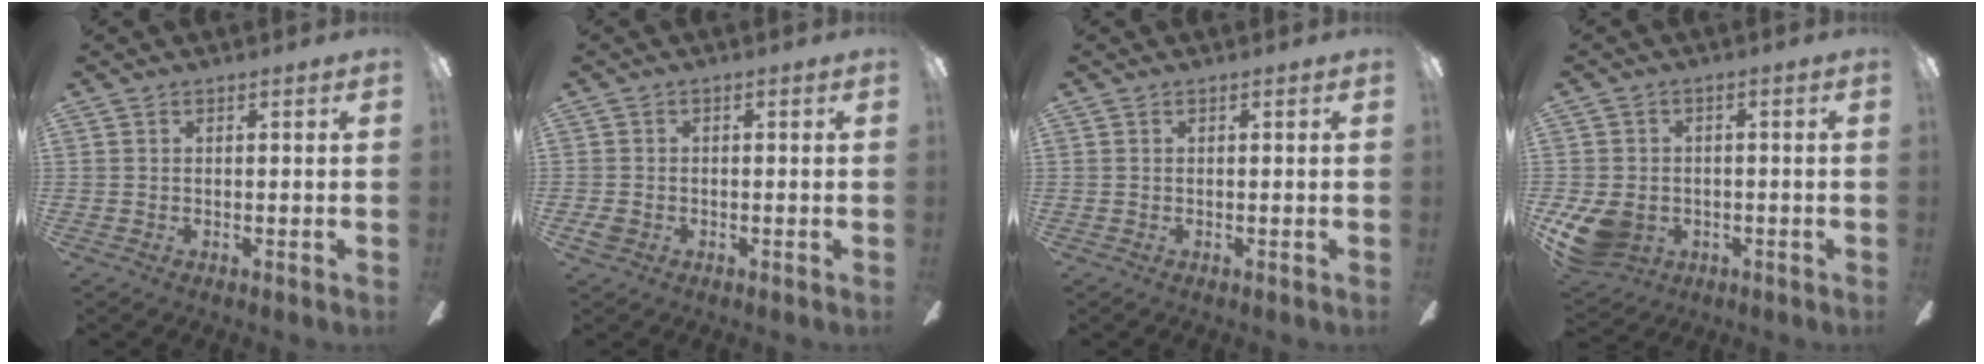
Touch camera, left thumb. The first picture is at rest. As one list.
[{"total": 2.3, "force": [-1.0, 1.8, 0.9], "torque": [-0.020, 0.003, -0.020]}, {"total": 0.0}, {"total": 10.2, "force": [-3.9, 7.7, 5.4], "torque": [-0.111, 0.020, -0.070]}]